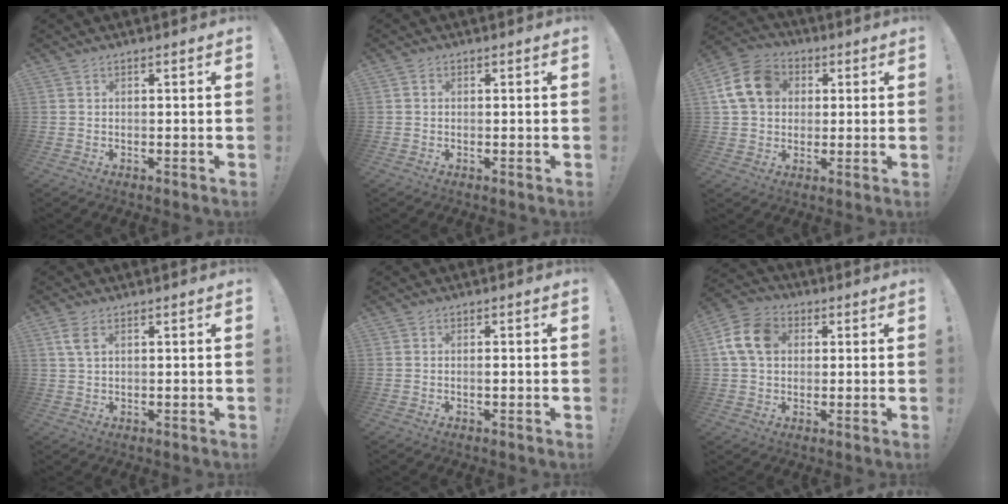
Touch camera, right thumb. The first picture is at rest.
{"total": 0.7, "force": [-0.1, 0.7, 0.2], "torque": [-0.004, 0.004, -0.002]}
{"total": 14.5, "force": [3.7, 11.7, 7.7], "torque": [-0.121, 0.006, 0.079]}
{"total": 3.7, "force": [1.6, 1.8, 2.8], "torque": [-0.051, 0.000, 0.028]}
{"total": 0.7, "force": [-0.3, 0.2, 0.5], "torque": [-0.006, -0.001, -0.007]}
{"total": 12.2, "force": [2.9, 9.3, 7.3], "torque": [-0.135, 0.011, 0.060]}